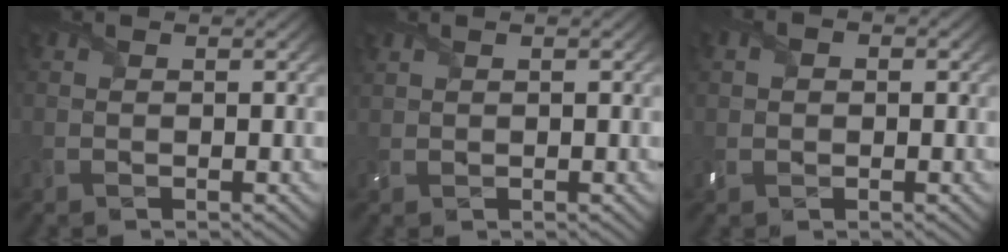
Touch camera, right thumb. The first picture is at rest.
{"total": 0.9, "force": [0.7, 0.3, 0.5], "torque": [-0.016, 0.004, 0.020]}
{"total": 2.1, "force": [0.0, 1.7, 1.2], "torque": [-0.029, 0.000, -0.001]}